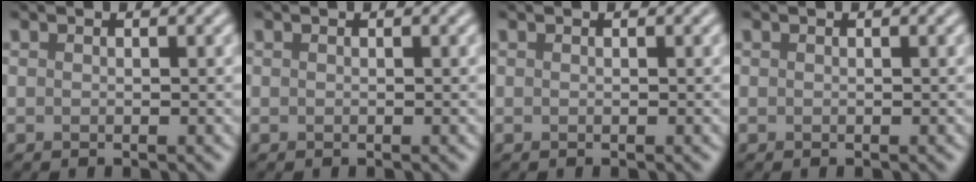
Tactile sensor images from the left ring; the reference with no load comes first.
{"total": 0.0}
{"total": 0.0}
{"total": 0.0}